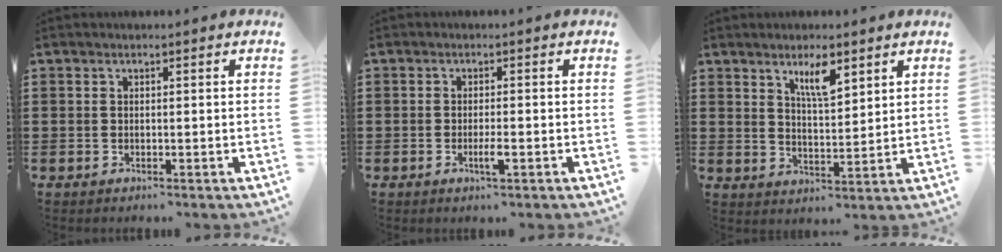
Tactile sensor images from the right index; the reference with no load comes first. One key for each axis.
{"total": 2.4, "fx": -1.0, "fy": 0.3, "fz": 2.1, "tx": -0.045, "ty": -0.003, "tz": -0.019}
{"total": 5.5, "fx": 3.6, "fy": 1.5, "fz": 3.9, "tx": -0.070, "ty": -0.003, "tz": 0.059}